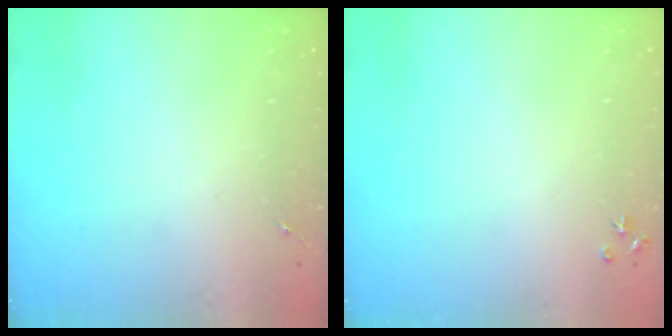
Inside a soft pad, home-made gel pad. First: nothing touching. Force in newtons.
{"total": 3.6, "press": 3.5, "slide": 0.5}